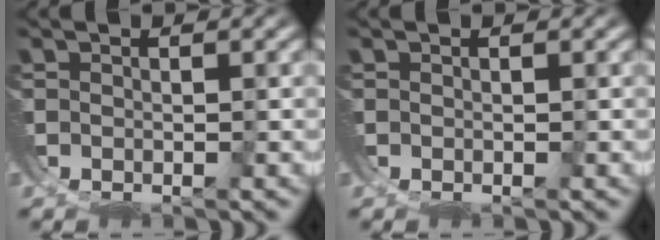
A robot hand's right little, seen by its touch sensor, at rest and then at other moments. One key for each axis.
{"total": 0.0}